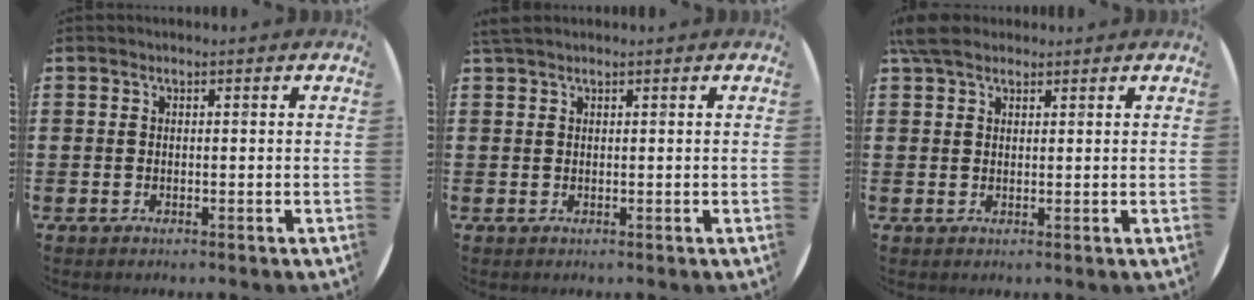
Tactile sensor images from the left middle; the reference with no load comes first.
{"total": 1.0, "force": [0.9, 0.1, 0.3], "torque": [-0.008, 0.003, 0.017]}
{"total": 3.4, "force": [2.7, 1.4, 1.4], "torque": [-0.026, 0.003, 0.051]}